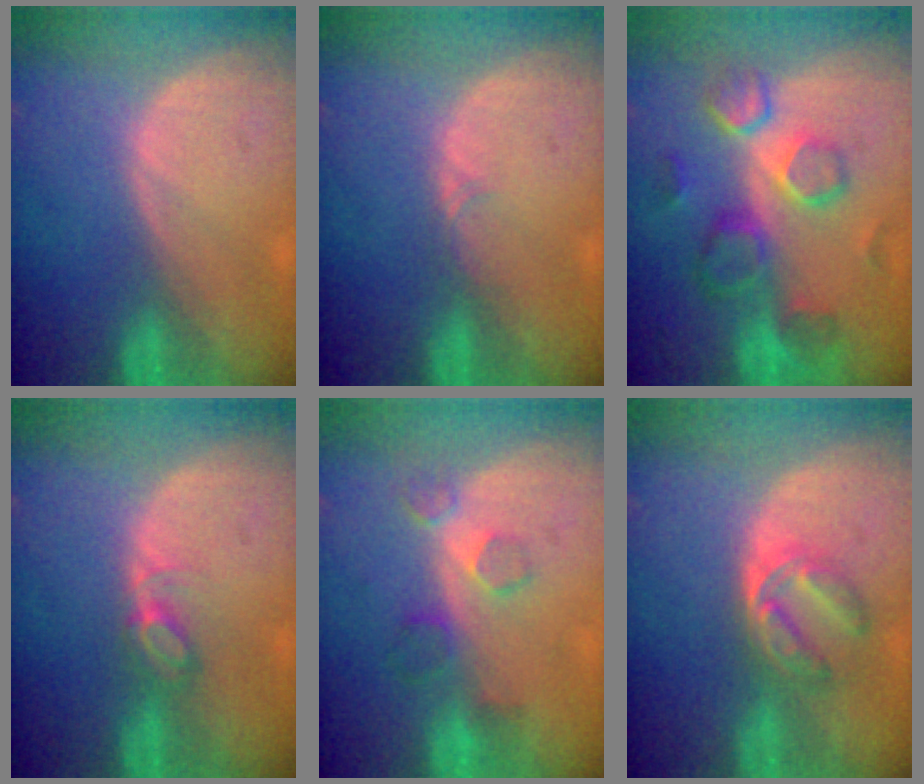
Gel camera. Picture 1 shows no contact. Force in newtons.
{"total": 0.9, "press": 0.8, "slide": 0.2}
{"total": 9.7, "press": 8.9, "slide": 3.8}
{"total": 2.8, "press": 2.8, "slide": 0.4}
{"total": 4.5, "press": 4.2, "slide": 1.6}
{"total": 5.4, "press": 5.3, "slide": 1.2}